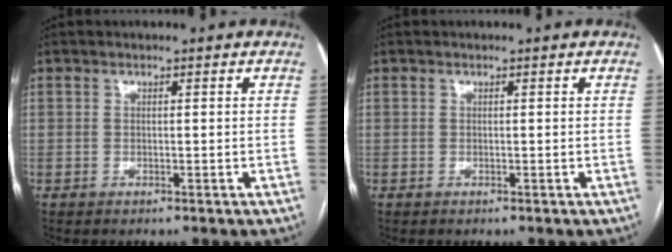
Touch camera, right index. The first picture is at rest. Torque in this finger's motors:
{"motor_torque": [0.00, 0.00, 0.00, 0.01]}